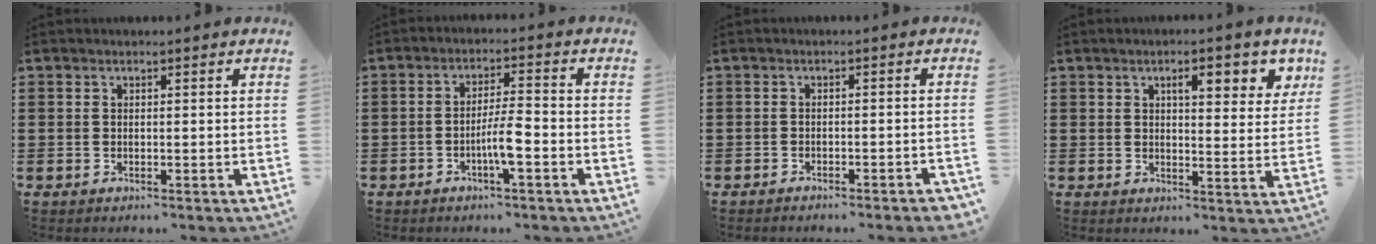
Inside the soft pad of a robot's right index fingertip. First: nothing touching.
{"total": 5.1, "force": [-2.0, 0.6, 4.7], "torque": [-0.094, -0.005, -0.042]}
{"total": 1.5, "force": [-1.5, 0.0, 0.5], "torque": [-0.009, 0.001, -0.029]}
{"total": 5.4, "force": [2.5, 1.8, 4.4], "torque": [-0.063, -0.002, 0.033]}